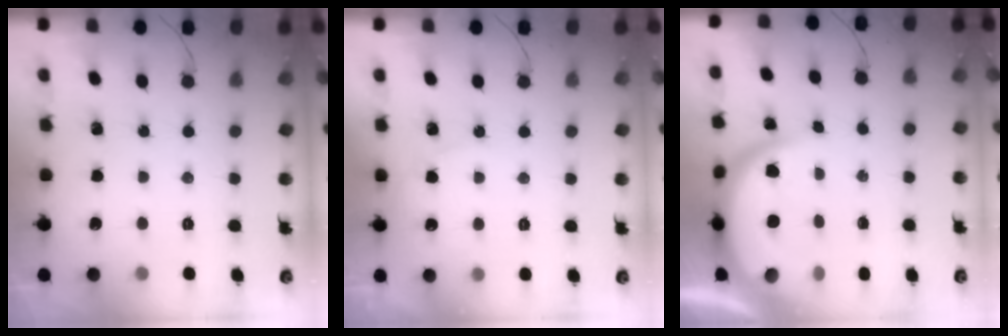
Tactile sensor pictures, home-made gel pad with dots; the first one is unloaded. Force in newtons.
{"total": 3.3, "press": 3.3, "slide": 0.3}
{"total": 9.2, "press": 9.1, "slide": 1.2}